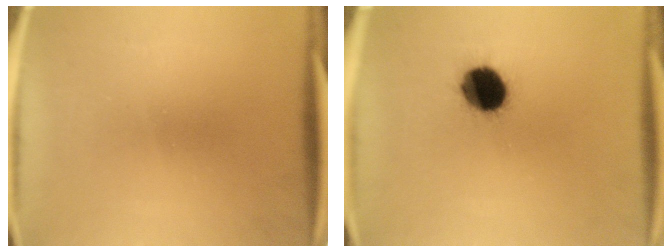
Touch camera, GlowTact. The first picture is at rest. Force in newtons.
{"total": 11.6}